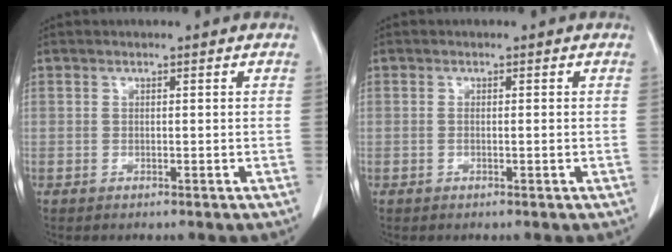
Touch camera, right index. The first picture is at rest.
{"total": 0.6, "force": [-0.1, 0.1, 0.6], "torque": [-0.010, 0.002, 0.002]}